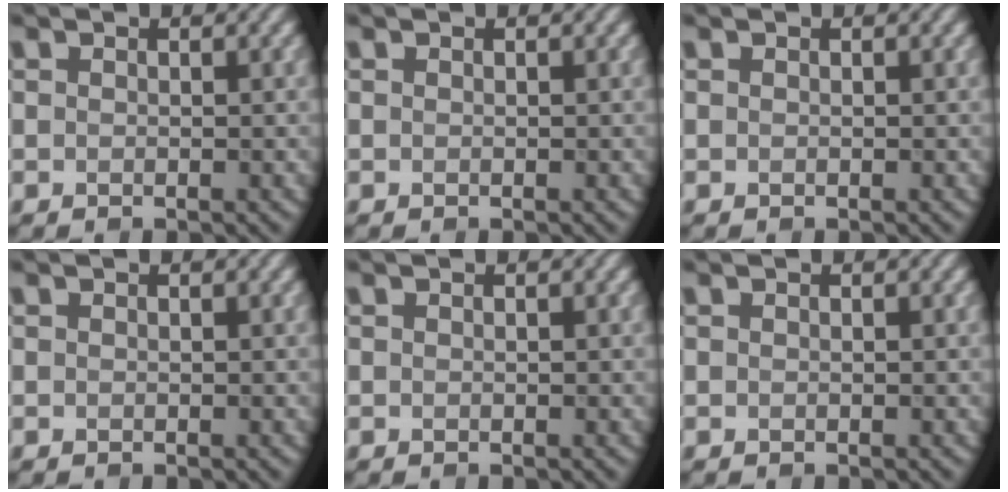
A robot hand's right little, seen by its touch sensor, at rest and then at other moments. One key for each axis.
{"total": 0.0}
{"total": 0.0}
{"total": 0.0}
{"total": 0.0}
{"total": 0.0}